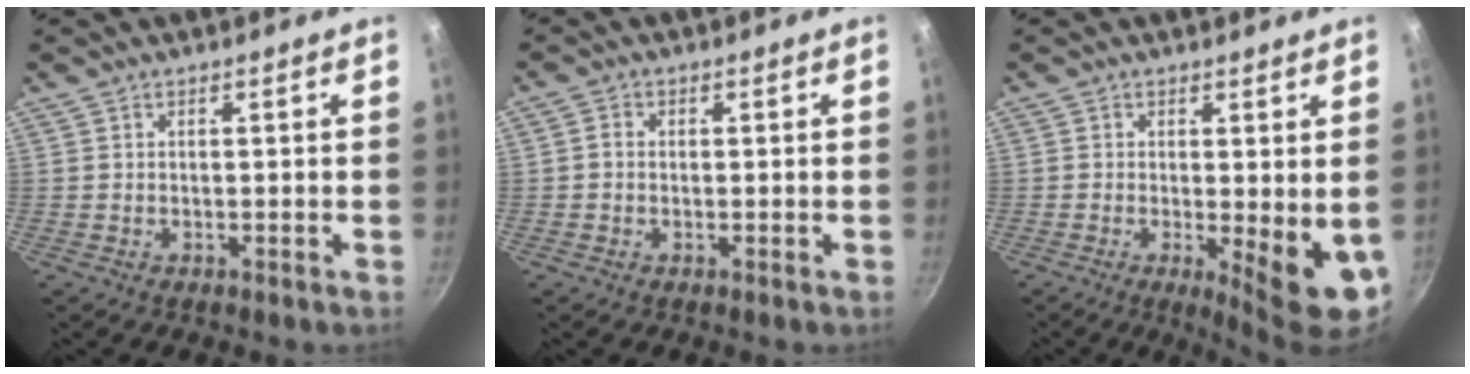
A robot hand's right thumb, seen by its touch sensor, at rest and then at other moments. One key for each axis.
{"total": 1.5, "fx": -0.2, "fy": 1.3, "fz": 0.7, "tx": -0.015, "ty": 0.008, "tz": -0.006}
{"total": 8.5, "fx": -1.1, "fy": 2.3, "fz": 8.1, "tx": -0.098, "ty": -0.013, "tz": -0.007}